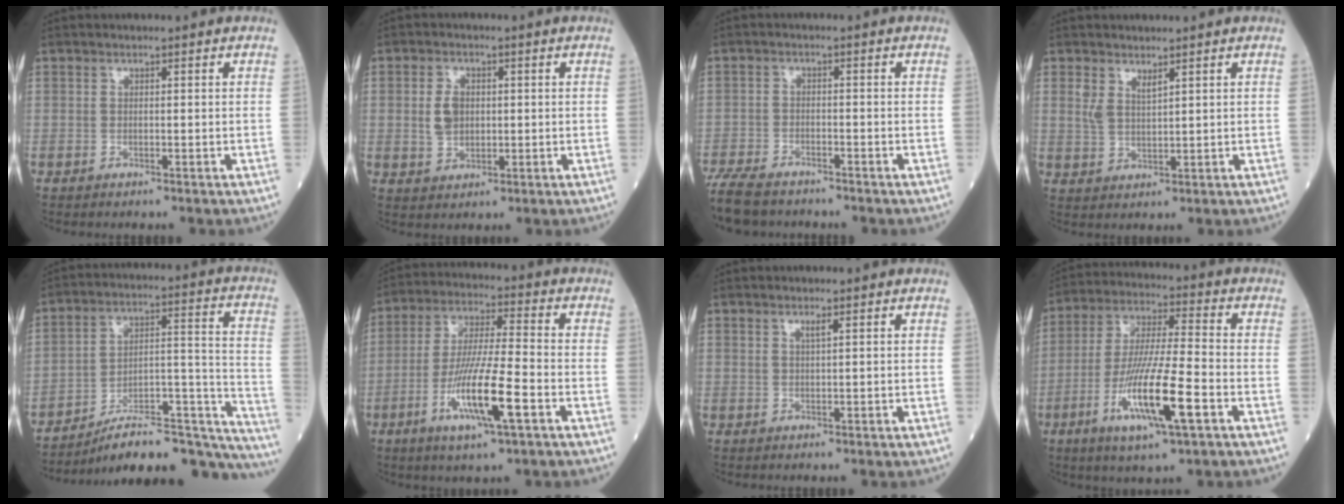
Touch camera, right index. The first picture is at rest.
{"total": 4.2, "force": [0.4, 2.9, 3.0], "torque": [-0.059, 0.006, 0.012]}
{"total": 8.8, "force": [-7.5, 2.8, 3.7], "torque": [-0.071, -0.018, -0.129]}
{"total": 3.0, "force": [2.0, 0.9, 2.0], "torque": [-0.050, -0.002, 0.047]}
{"total": 23.7, "force": [-21.3, 4.1, 9.6], "torque": [-0.064, 0.059, -0.302]}
{"total": 12.7, "force": [-4.6, 1.0, 11.8], "torque": [-0.229, -0.015, -0.084]}
{"total": 1.0, "force": [0.6, -0.1, 0.8], "torque": [-0.017, -0.003, 0.012]}
{"total": 14.8, "force": [-5.4, 1.3, 13.7], "torque": [-0.268, -0.020, -0.098]}